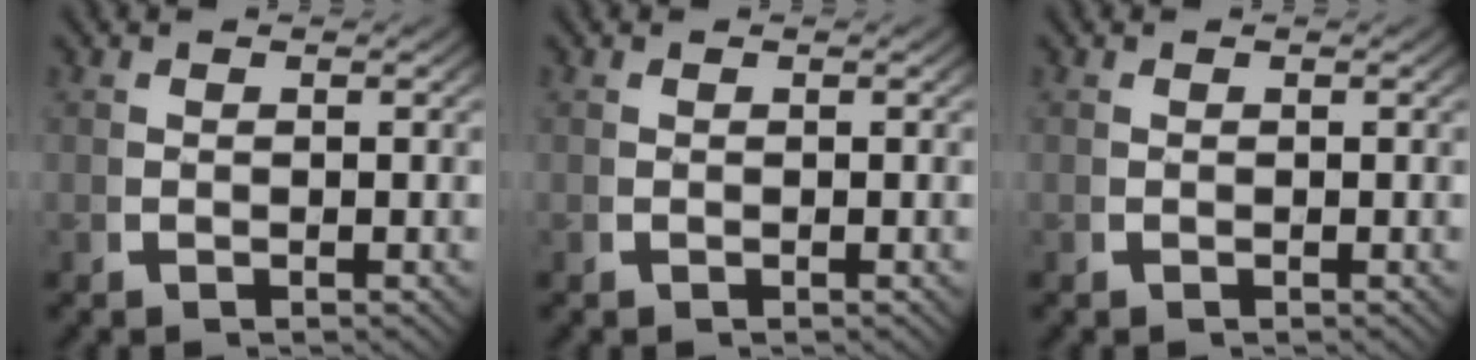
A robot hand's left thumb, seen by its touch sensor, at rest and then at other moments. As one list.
[{"total": 0.0}, {"total": 0.0}]